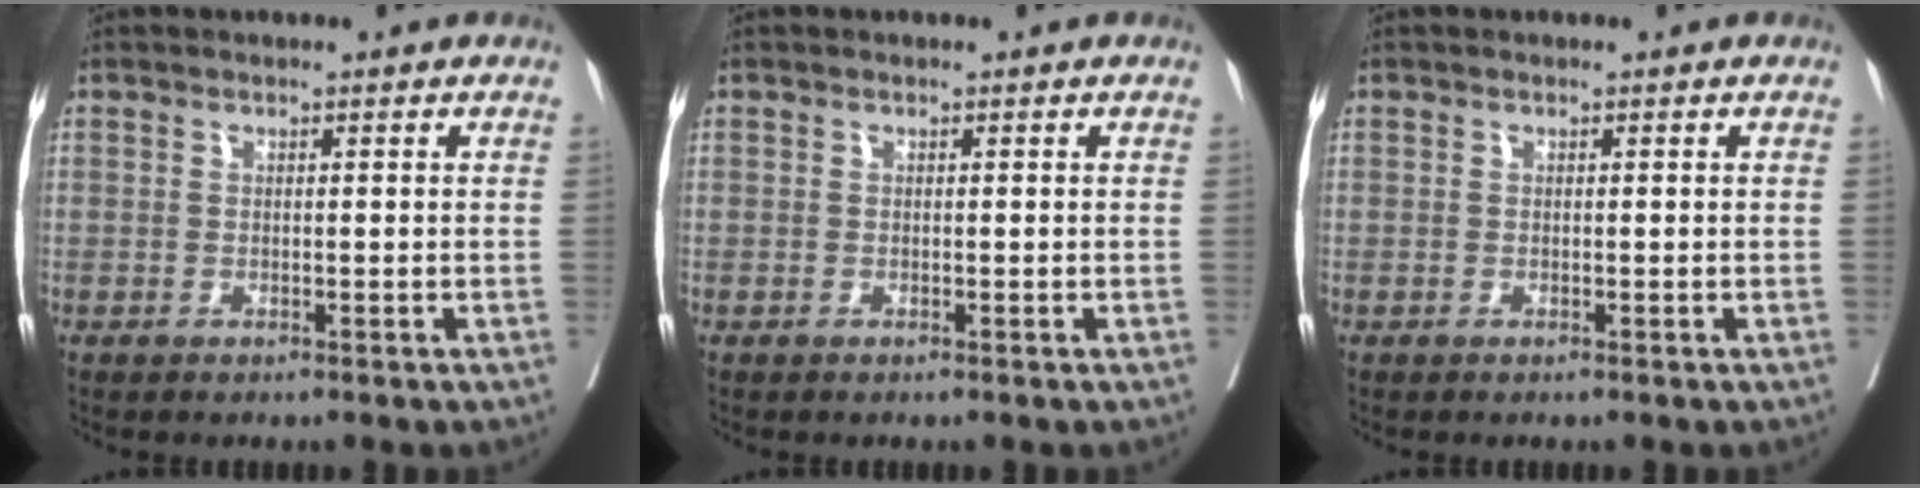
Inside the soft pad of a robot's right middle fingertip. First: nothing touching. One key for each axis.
{"total": 0.0}
{"total": 0.0}